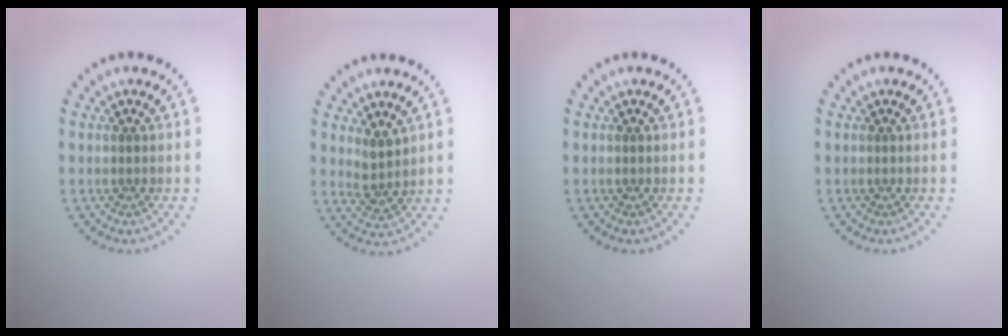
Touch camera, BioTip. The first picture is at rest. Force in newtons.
{"total": 1.9, "press": 1.6, "slide": 1.0}
{"total": 0.0}
{"total": 0.0}